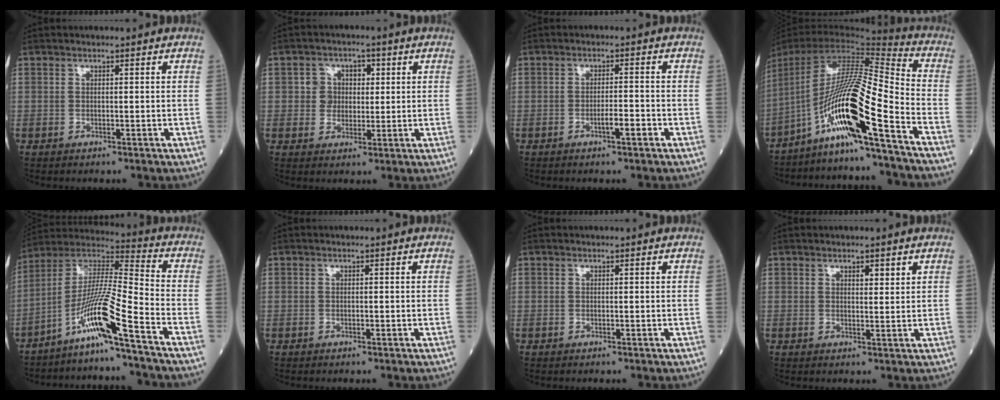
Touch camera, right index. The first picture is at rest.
{"total": 4.3, "force": [0.7, 4.0, 1.5], "torque": [-0.015, 0.015, 0.010]}
{"total": 2.7, "force": [-1.4, 0.2, 2.3], "torque": [-0.034, 0.001, -0.025]}
{"total": 17.6, "force": [-10.3, -1.0, 14.3], "torque": [-0.281, -0.002, -0.194]}
{"total": 12.0, "force": [-7.2, -1.5, 9.4], "torque": [-0.184, 0.003, -0.141]}
{"total": 0.0}
{"total": 0.0}
{"total": 1.8, "force": [1.2, 0.4, 1.4], "torque": [-0.022, -0.002, 0.018]}